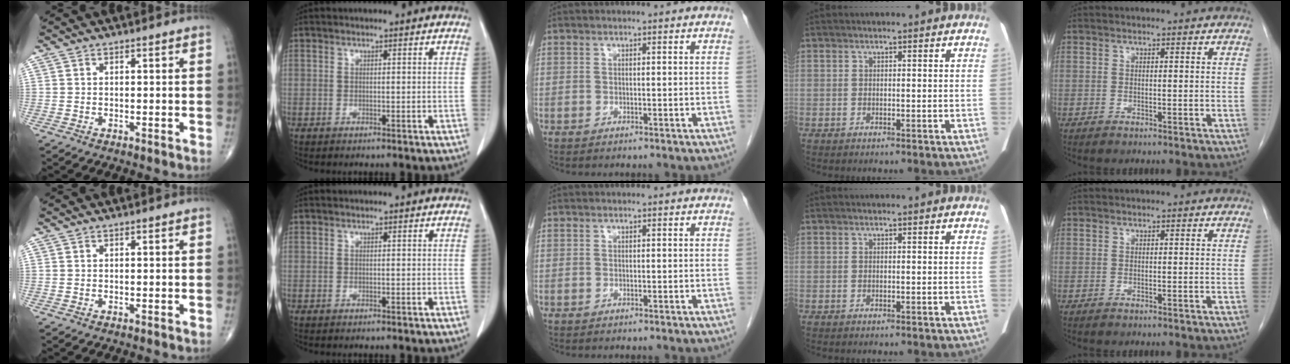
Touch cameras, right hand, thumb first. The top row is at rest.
{}